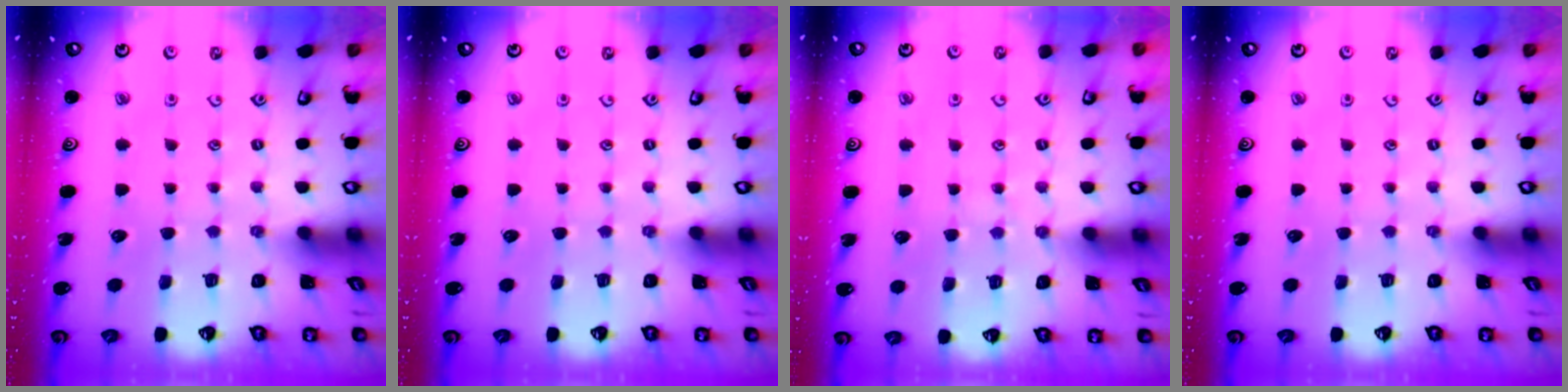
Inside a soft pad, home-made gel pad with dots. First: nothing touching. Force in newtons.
{"total": 0.0}
{"total": 4.7, "press": 4.7, "slide": 0.5}
{"total": 0.0}